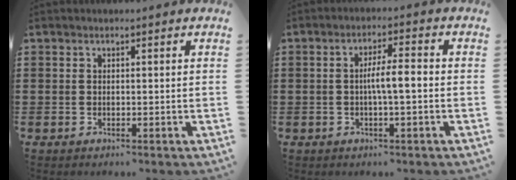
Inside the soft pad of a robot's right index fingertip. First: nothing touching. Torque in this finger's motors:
{"motor_torque": [1.25, -0.58, 0.45, 0.11]}